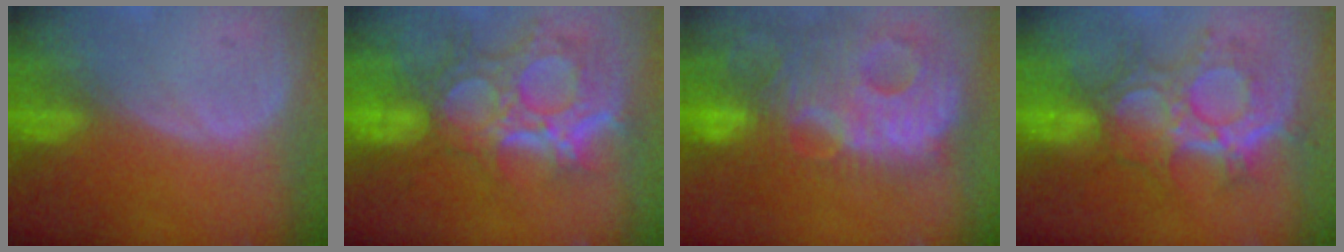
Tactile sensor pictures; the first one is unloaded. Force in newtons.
{"total": 12.0, "press": 10.7, "slide": 5.3}
{"total": 14.0, "press": 12.1, "slide": 7.2}
{"total": 9.4, "press": 9.4, "slide": 1.1}